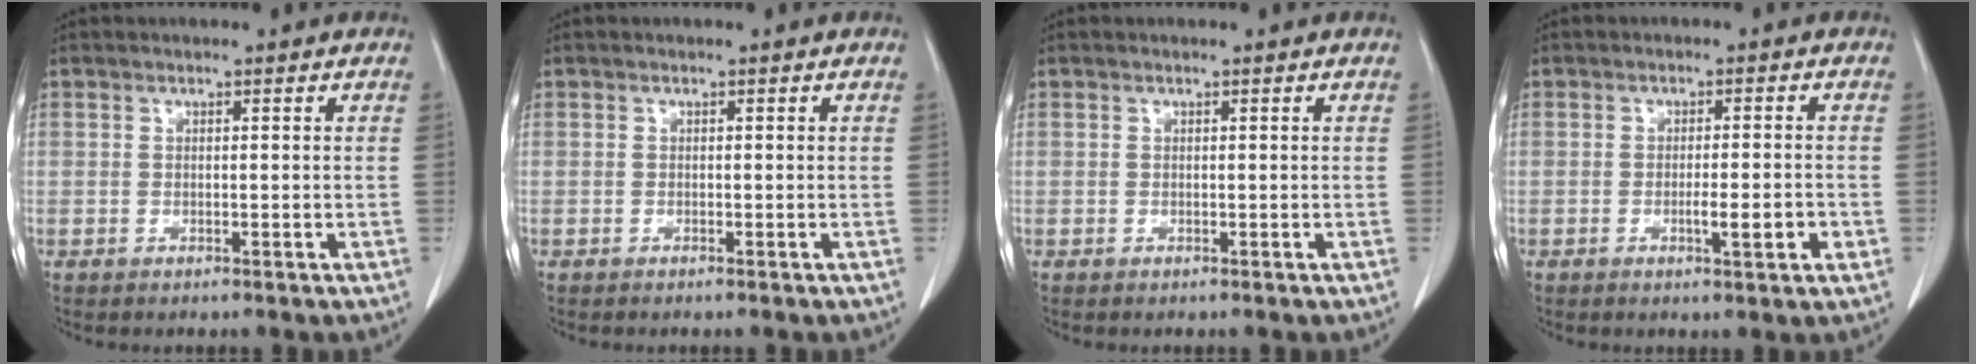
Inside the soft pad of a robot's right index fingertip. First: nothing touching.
{"total": 0.0}
{"total": 0.0}
{"total": 4.3, "force": [-1.3, 0.5, 4.1], "torque": [-0.064, -0.003, -0.018]}